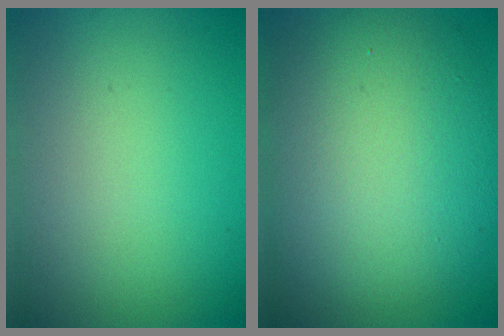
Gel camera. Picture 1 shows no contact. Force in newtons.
{"total": 11.4, "press": 11.4, "slide": 1.0}